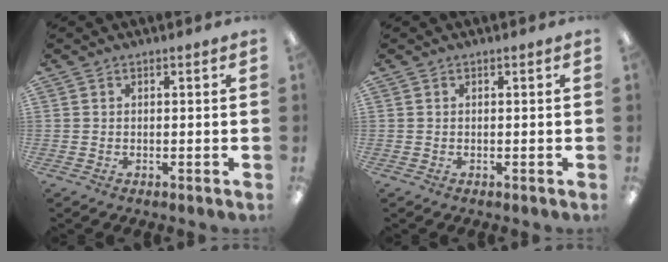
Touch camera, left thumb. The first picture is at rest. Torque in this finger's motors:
{"motor_torque": [-0.18, -0.01, 0.04, 0.03, 0.00]}